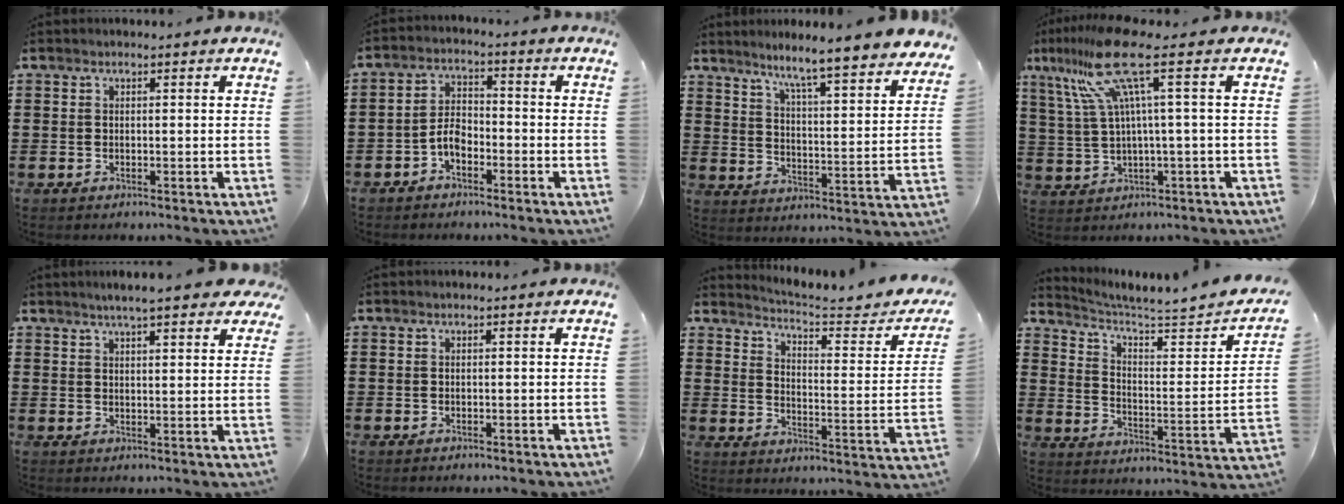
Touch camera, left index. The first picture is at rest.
{"total": 4.0, "force": [-2.4, 2.0, 2.5], "torque": [-0.060, 0.006, -0.050]}
{"total": 5.8, "force": [5.3, -1.1, 2.2], "torque": [-0.062, -0.055, 0.078]}
{"total": 12.4, "force": [4.6, 0.9, 11.5], "torque": [-0.263, -0.013, 0.065]}
{"total": 4.8, "force": [4.1, 0.4, 2.4], "torque": [-0.058, 0.000, 0.073]}
{"total": 0.0}
{"total": 3.9, "force": [3.6, 0.0, 1.5], "torque": [-0.051, -0.029, 0.054]}
{"total": 3.3, "force": [2.9, 0.3, 1.6], "torque": [-0.053, -0.029, 0.038]}